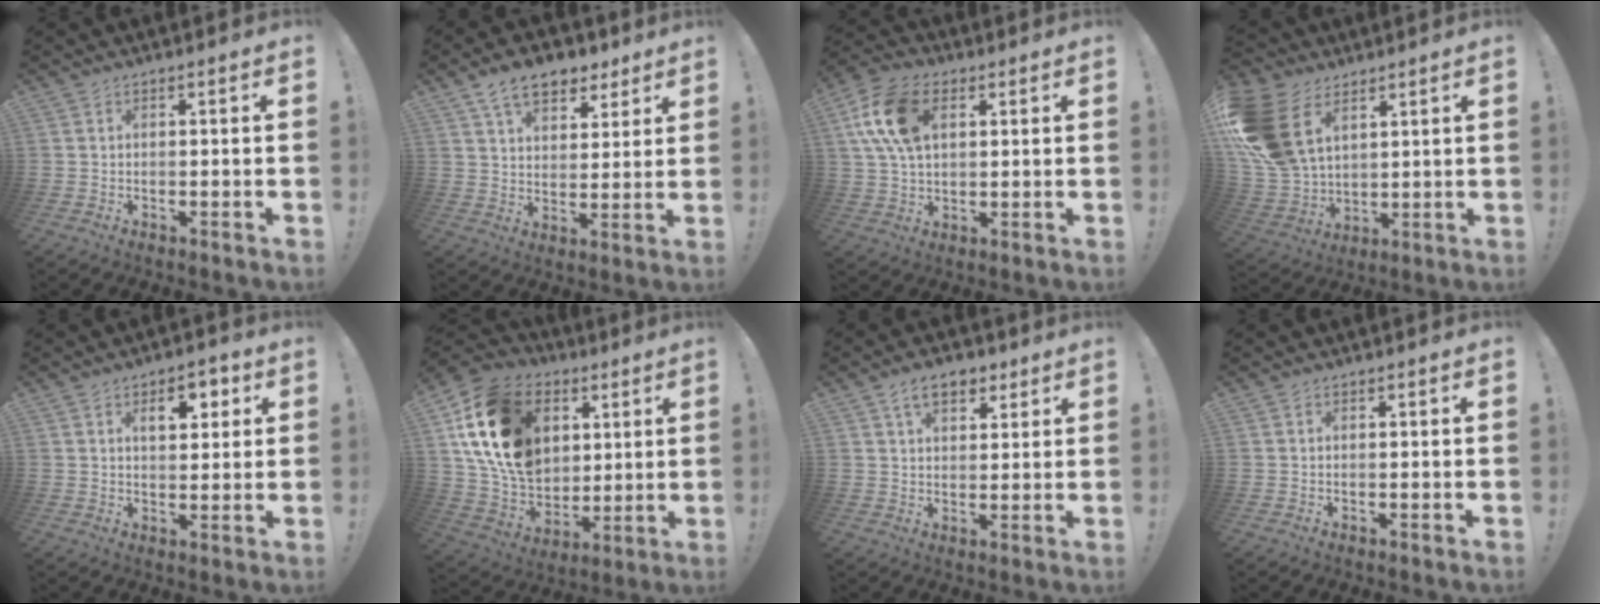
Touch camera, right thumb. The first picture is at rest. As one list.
[{"total": 11.6, "force": [7.3, 6.8, 6.0], "torque": [-0.093, -0.033, 0.137]}, {"total": 15.3, "force": [4.7, 9.7, 10.9], "torque": [-0.207, -0.001, 0.089]}, {"total": 19.9, "force": [7.9, 13.7, 12.1], "torque": [-0.240, -0.042, 0.151]}, {"total": 7.8, "force": [3.1, 4.5, 5.6], "torque": [-0.066, -0.006, 0.048]}, {"total": 22.7, "force": [7.5, 17.3, 12.6], "torque": [-0.222, -0.024, 0.162]}, {"total": 8.4, "force": [4.6, 5.0, 4.9], "torque": [-0.063, -0.009, 0.084]}, {"total": 0.0}]